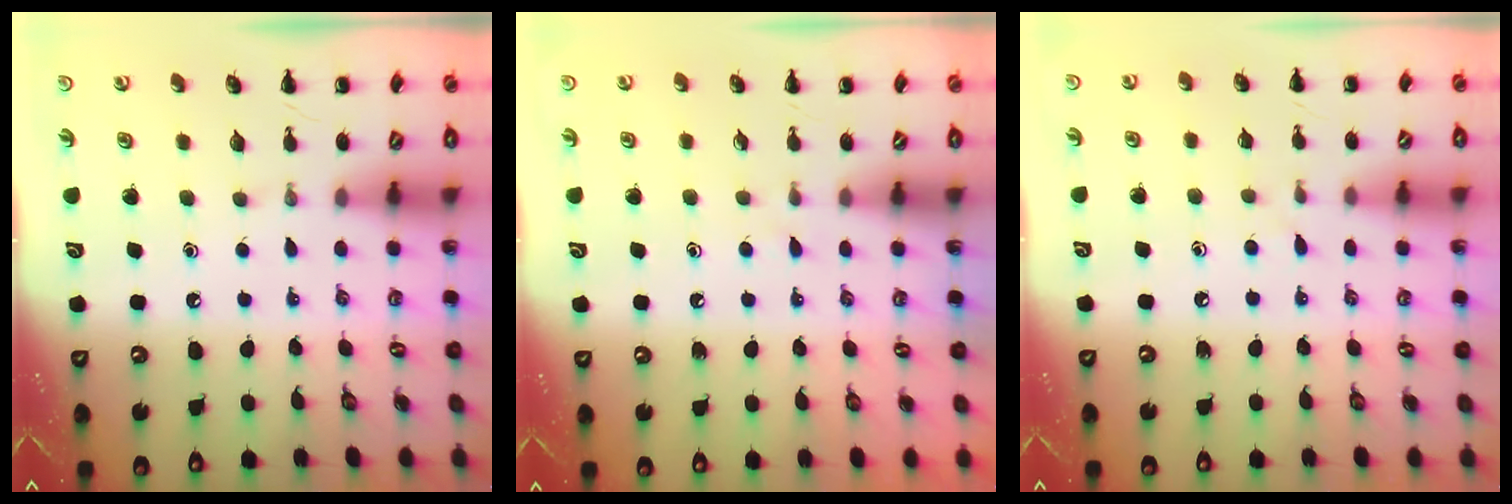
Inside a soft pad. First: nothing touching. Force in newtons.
{"total": 2.9, "press": 2.6, "slide": 1.4}
{"total": 3.0, "press": 2.6, "slide": 1.4}